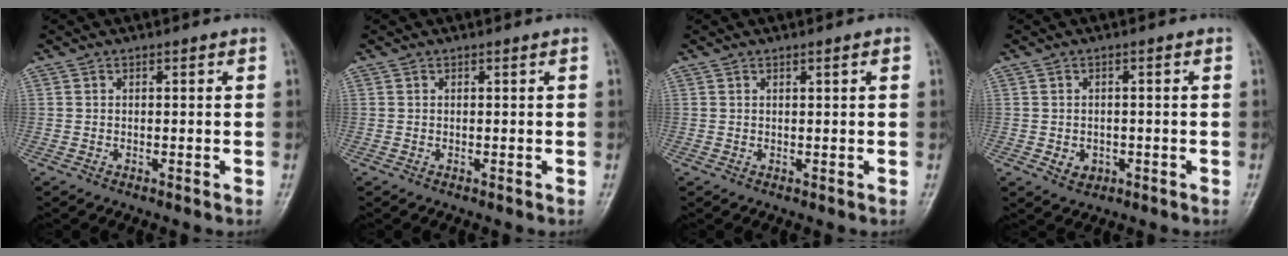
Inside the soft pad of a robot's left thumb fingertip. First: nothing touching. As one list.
[{"total": 0.0}, {"total": 1.3, "force": [0.6, 0.2, 1.2], "torque": [-0.020, 0.001, 0.008]}, {"total": 3.2, "force": [-0.9, 2.6, 1.6], "torque": [-0.011, 0.002, -0.009]}]